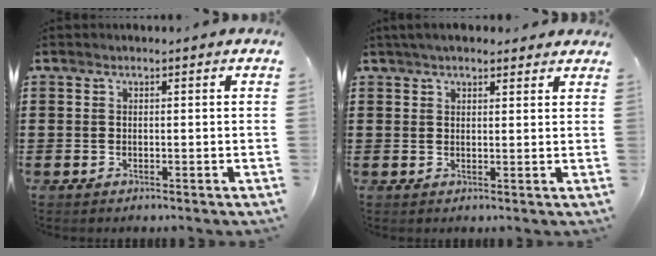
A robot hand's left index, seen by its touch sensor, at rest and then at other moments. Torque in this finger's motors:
{"motor_torque": [2.14, 0.00, 0.28, 0.00]}